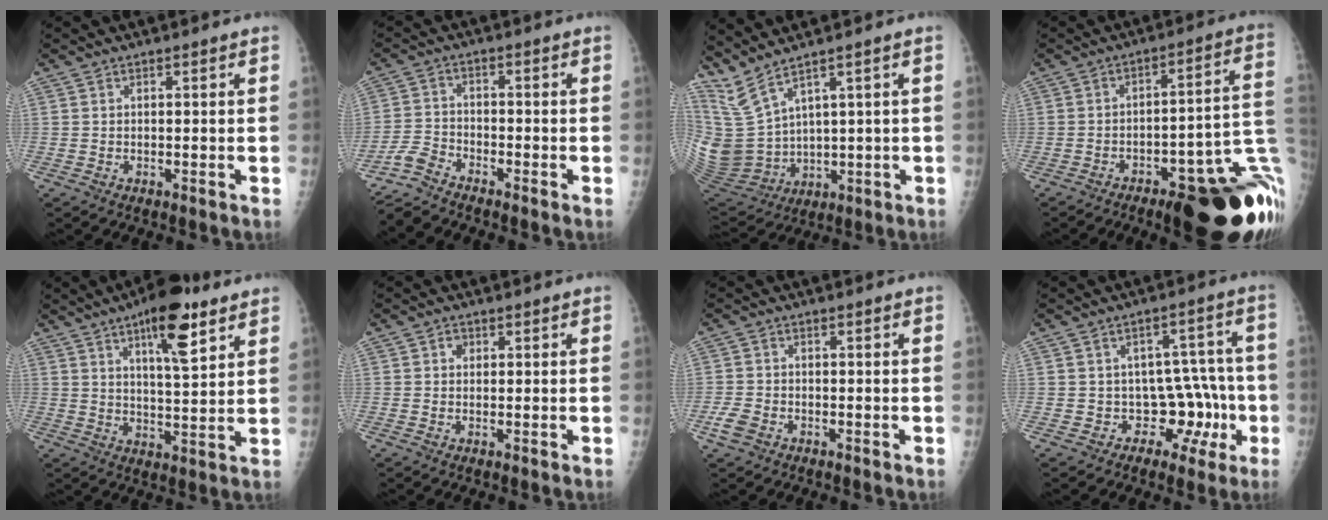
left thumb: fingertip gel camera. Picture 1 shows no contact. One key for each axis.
{"total": 4.1, "fx": -4.1, "fy": 0.4, "fz": 0.3, "tx": -0.016, "ty": 0.011, "tz": -0.089}
{"total": 10.1, "fx": 7.0, "fy": 3.9, "fz": 6.1, "tx": -0.128, "ty": -0.038, "tz": 0.183}
{"total": 24.4, "fx": -8.6, "fy": 7.4, "fz": 21.5, "tx": -0.199, "ty": 0.050, "tz": -0.107}
{"total": 11.9, "fx": 6.7, "fy": 3.5, "fz": 9.2, "tx": -0.124, "ty": -0.035, "tz": 0.101}
{"total": 1.3, "fx": 0.4, "fy": 1.2, "fz": 0.5, "tx": 0.001, "ty": 0.001, "tz": 0.003}
{"total": 3.2, "fx": -1.6, "fy": 2.2, "fz": 1.7, "tx": -0.040, "ty": 0.006, "tz": -0.030}
{"total": 9.2, "fx": -2.7, "fy": 7.0, "fz": 5.4, "tx": -0.012, "ty": 0.037, "tz": -0.032}